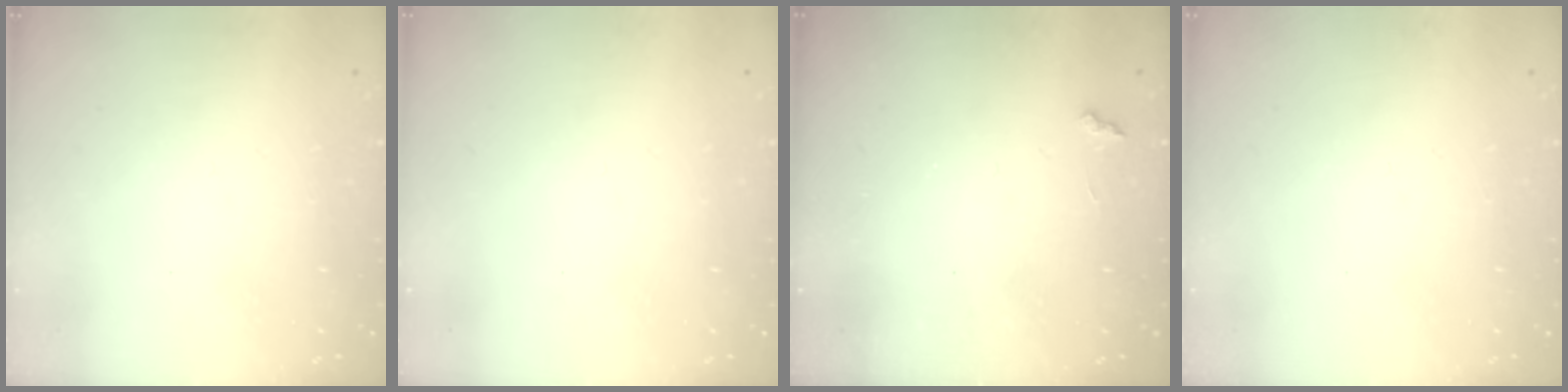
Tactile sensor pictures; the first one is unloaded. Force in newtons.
{"total": 0.0}
{"total": 2.3, "press": 2.3, "slide": 0.5}
{"total": 0.0}